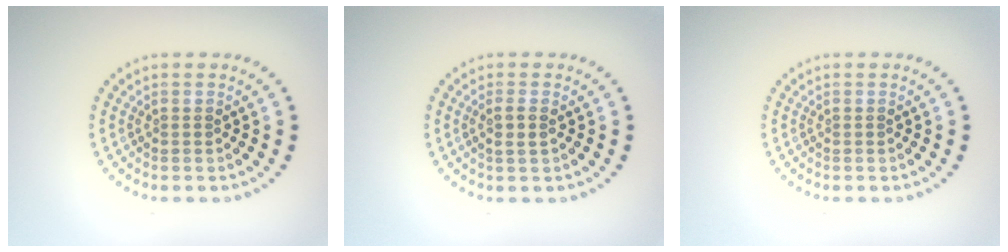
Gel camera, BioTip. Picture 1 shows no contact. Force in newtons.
{"total": 1.2, "press": 1.1, "slide": 0.5}
{"total": 0.0}